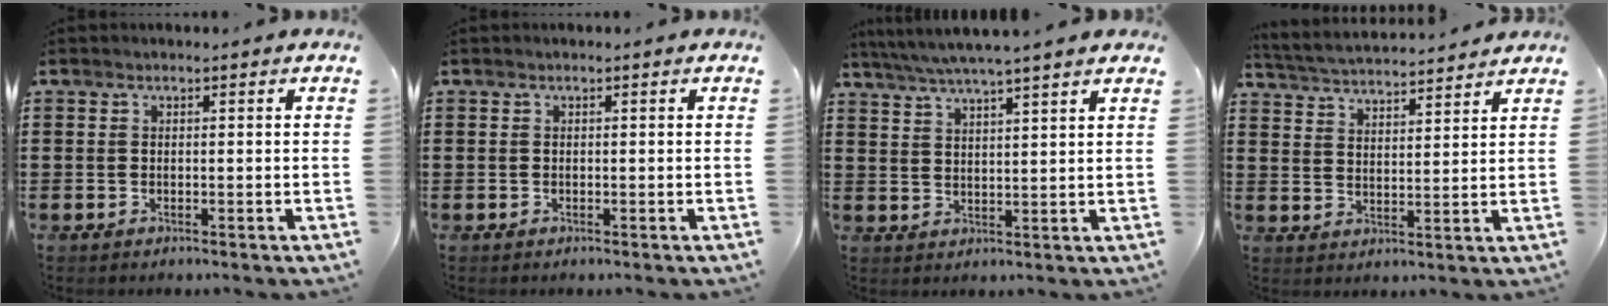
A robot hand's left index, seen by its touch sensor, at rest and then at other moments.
{"total": 0.0}
{"total": 4.6, "force": [4.1, -0.3, 1.9], "torque": [-0.051, -0.016, 0.072]}
{"total": 3.6, "force": [3.6, -0.1, 0.3], "torque": [-0.025, -0.024, 0.059]}